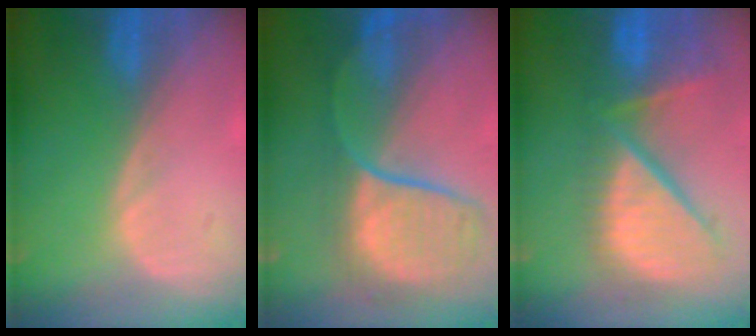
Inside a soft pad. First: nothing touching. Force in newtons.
{"total": 9.8, "press": 9.1, "slide": 3.4}
{"total": 12.7, "press": 10.8, "slide": 6.7}